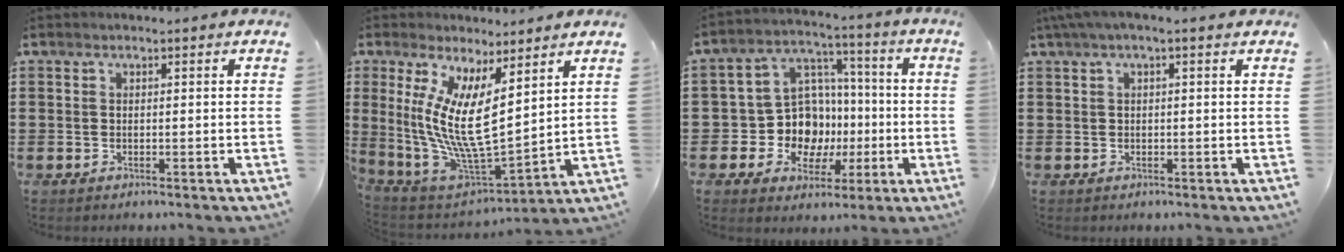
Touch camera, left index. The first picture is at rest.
{"total": 12.0, "force": [3.5, 3.4, 11.0], "torque": [-0.251, -0.038, 0.062]}
{"total": 11.7, "force": [-2.0, 10.6, 4.4], "torque": [-0.116, 0.012, -0.026]}
{"total": 1.7, "force": [0.2, 0.3, 1.6], "torque": [-0.030, 0.001, 0.003]}